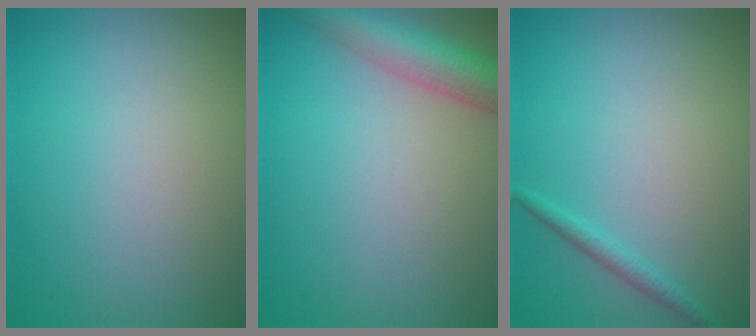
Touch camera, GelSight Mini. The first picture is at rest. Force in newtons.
{"total": 5.3, "press": 5.3, "slide": 0.3}
{"total": 1.2, "press": 1.2, "slide": 0.0}